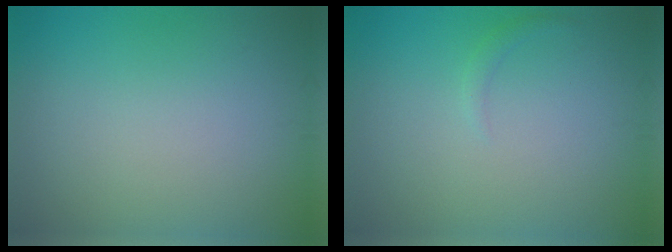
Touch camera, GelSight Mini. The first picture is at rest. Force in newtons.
{"total": 0.7, "press": 0.7, "slide": 0.1}